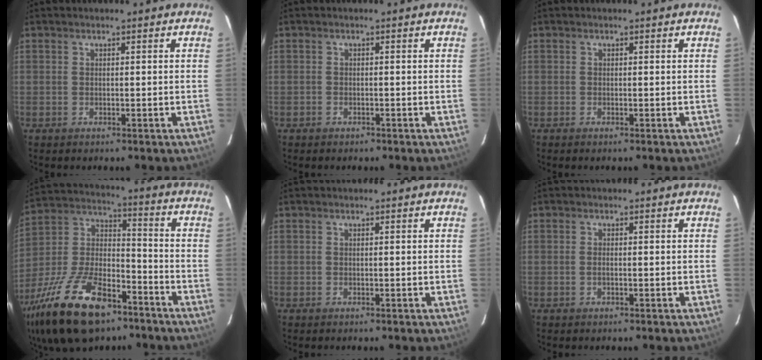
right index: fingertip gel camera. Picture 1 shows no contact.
{"total": 1.3, "force": [-0.9, 1.0, 0.0], "torque": [-0.002, 0.004, -0.013]}
{"total": 0.0}
{"total": 24.7, "force": [-15.1, 11.4, 15.8], "torque": [-0.328, -0.011, -0.260]}
{"total": 0.0}
{"total": 0.8, "force": [-0.3, 0.3, 0.7], "torque": [-0.016, 0.001, -0.006]}